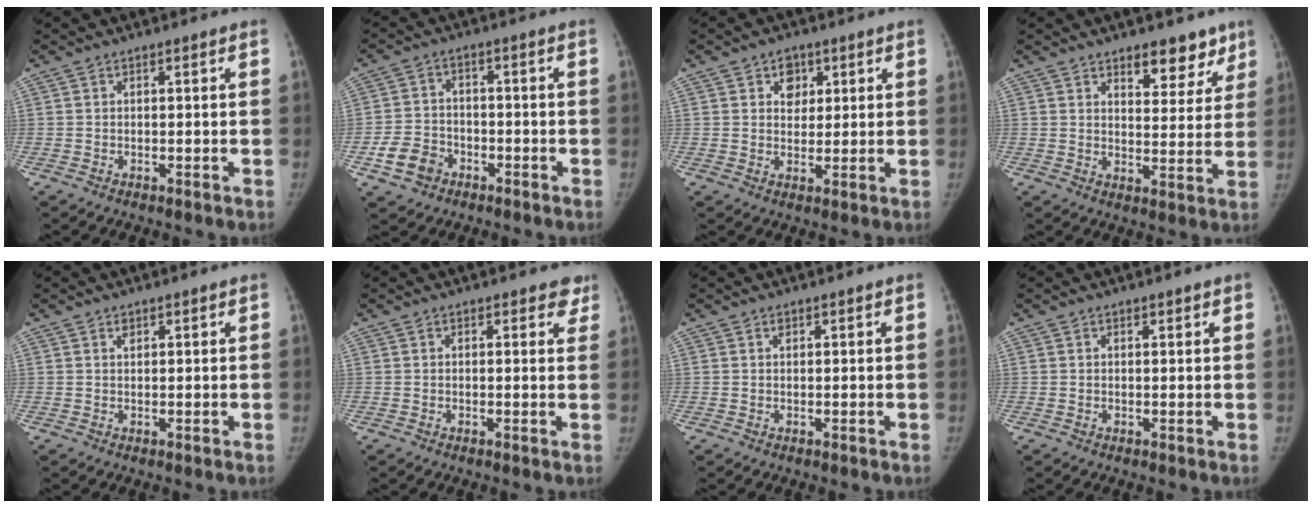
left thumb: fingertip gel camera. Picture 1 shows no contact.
{"total": 6.8, "force": [-3.4, 5.2, 2.7], "torque": [-0.039, 0.022, -0.058]}
{"total": 4.6, "force": [2.0, 3.6, 2.0], "torque": [-0.001, -0.008, 0.029]}
{"total": 8.7, "force": [6.0, 4.4, 4.5], "torque": [-0.016, -0.036, 0.084]}
{"total": 0.8, "force": [0.5, 0.5, 0.4], "torque": [-0.001, -0.004, 0.008]}
{"total": 3.0, "force": [2.3, 1.6, 0.8], "torque": [0.026, -0.010, 0.013]}
{"total": 0.6, "force": [0.4, 0.4, 0.3], "torque": [-0.001, -0.001, 0.004]}
{"total": 1.0, "force": [0.7, 0.3, 0.6], "torque": [-0.005, -0.003, 0.010]}